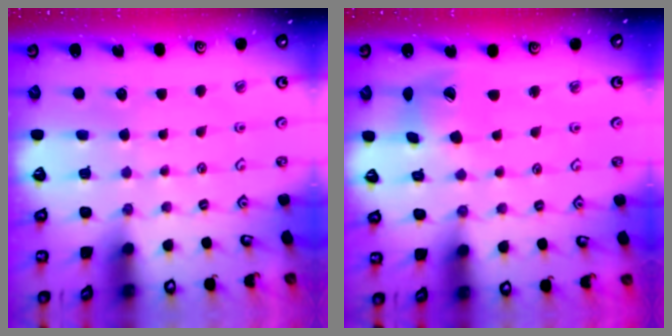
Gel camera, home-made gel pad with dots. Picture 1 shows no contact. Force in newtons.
{"total": 7.4, "press": 7.4, "slide": 0.9}